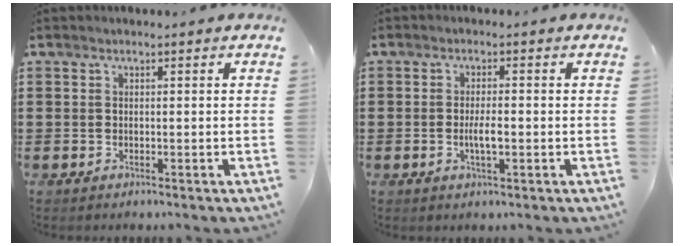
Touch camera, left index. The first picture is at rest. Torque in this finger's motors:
{"motor_torque": [0.64, 0.12, 0.15, 0.10]}